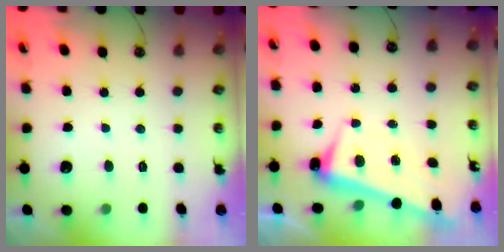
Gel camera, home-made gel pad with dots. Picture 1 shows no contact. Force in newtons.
{"total": 3.4, "press": 3.2, "slide": 0.9}